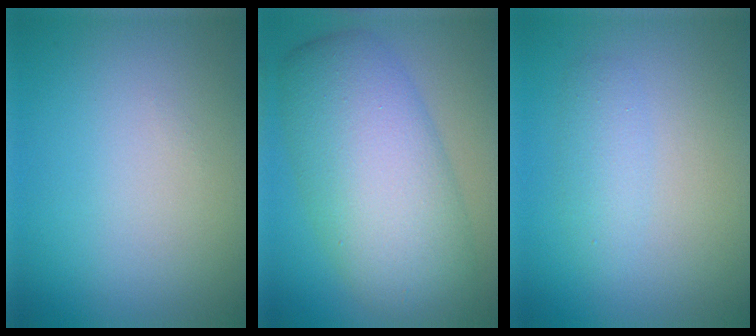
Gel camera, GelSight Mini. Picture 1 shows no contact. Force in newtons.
{"total": 10.0, "press": 10.0, "slide": 0.2}
{"total": 1.7, "press": 1.7, "slide": 0.0}